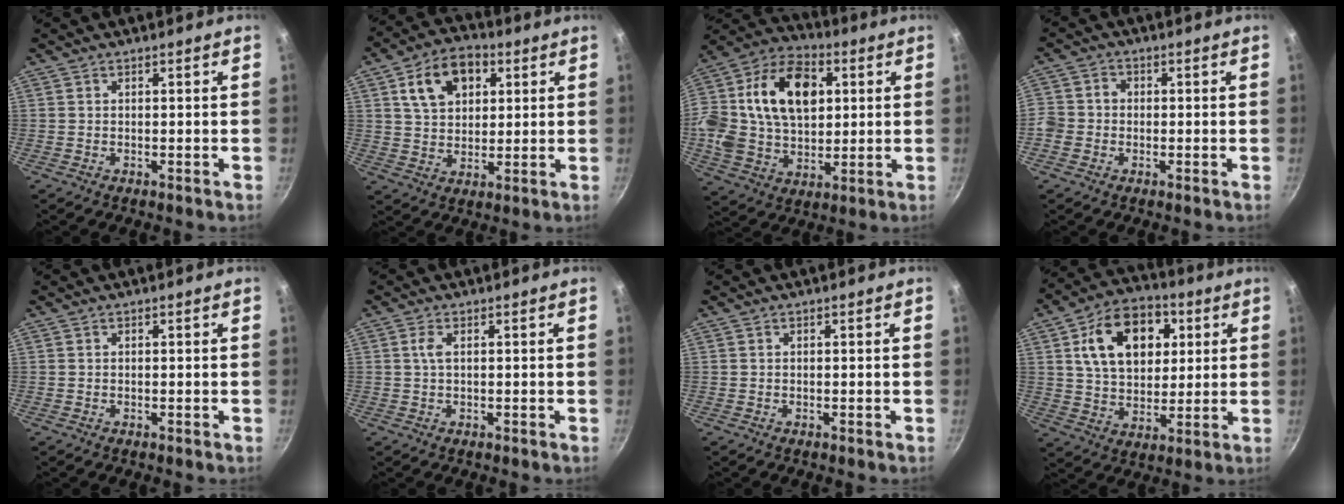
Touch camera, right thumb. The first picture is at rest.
{"total": 12.3, "force": [4.4, 8.5, 7.7], "torque": [-0.103, 0.004, 0.070]}
{"total": 25.0, "force": [5.3, 16.8, 17.8], "torque": [-0.328, 0.023, 0.085]}
{"total": 5.1, "force": [-1.4, 4.5, 1.9], "torque": [-0.024, 0.016, -0.039]}
{"total": 0.0}
{"total": 1.8, "force": [0.4, 0.8, 1.6], "torque": [-0.033, 0.002, 0.009]}
{"total": 0.0}
{"total": 17.6, "force": [5.4, 12.0, 11.8], "torque": [-0.152, 0.002, 0.084]}